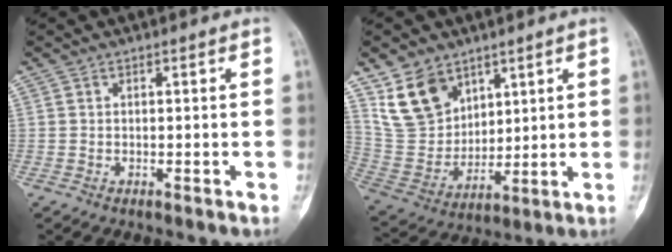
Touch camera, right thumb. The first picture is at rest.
{"total": 12.6, "force": [7.7, 8.5, 5.3], "torque": [-0.079, -0.038, 0.166]}